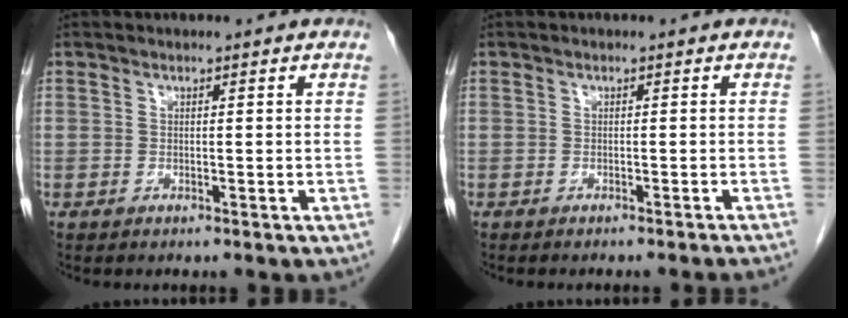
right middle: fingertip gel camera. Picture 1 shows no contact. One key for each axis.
{"total": 4.0, "fx": -3.6, "fy": -0.8, "fz": 1.6, "tx": -0.014, "ty": 0.001, "tz": -0.044}